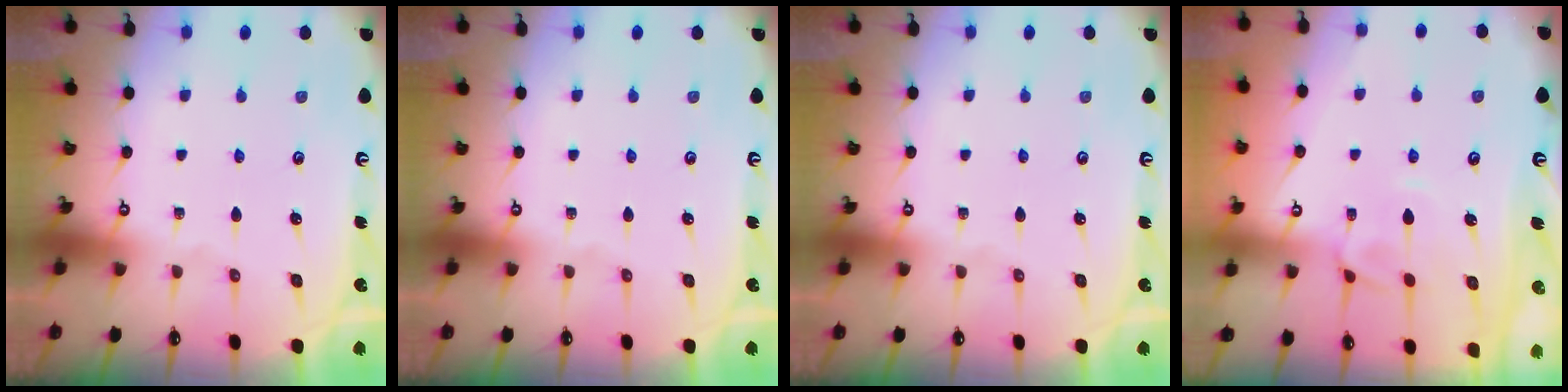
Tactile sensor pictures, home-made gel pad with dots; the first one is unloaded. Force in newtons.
{"total": 0.0}
{"total": 0.6, "press": 0.6, "slide": 0.1}
{"total": 2.7, "press": 2.4, "slide": 1.2}